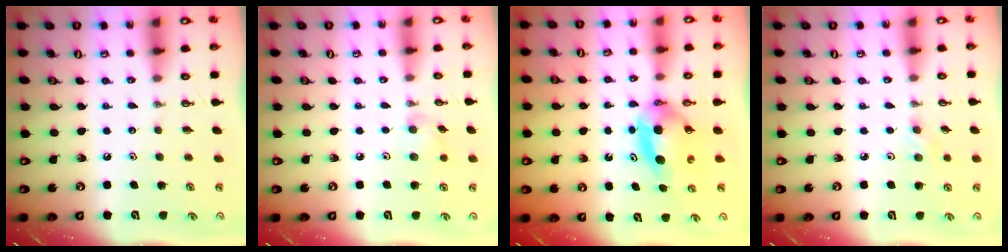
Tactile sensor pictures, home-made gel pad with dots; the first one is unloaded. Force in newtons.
{"total": 6.1, "press": 6.0, "slide": 1.0}
{"total": 6.6, "press": 5.7, "slide": 3.4}
{"total": 2.2, "press": 2.1, "slide": 0.7}